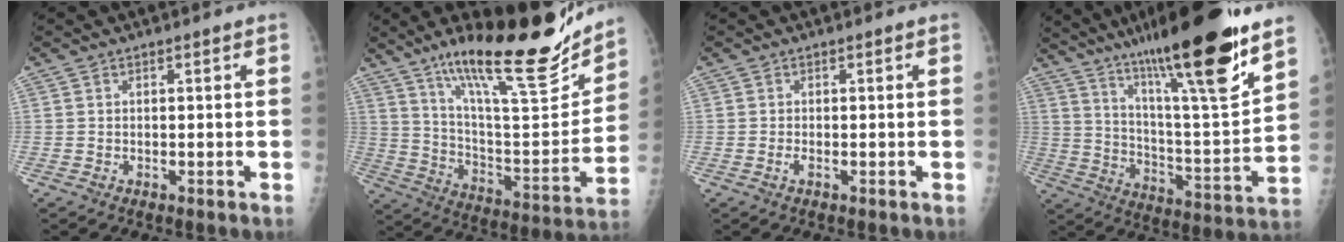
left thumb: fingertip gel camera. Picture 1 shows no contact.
{"total": 25.7, "force": [18.9, 5.6, 16.4], "torque": [-0.226, -0.098, 0.311]}
{"total": 0.8, "force": [-0.2, 0.4, 0.7], "torque": [-0.015, -0.002, -0.005]}
{"total": 26.5, "force": [17.8, 3.5, 19.3], "torque": [-0.292, -0.066, 0.297]}